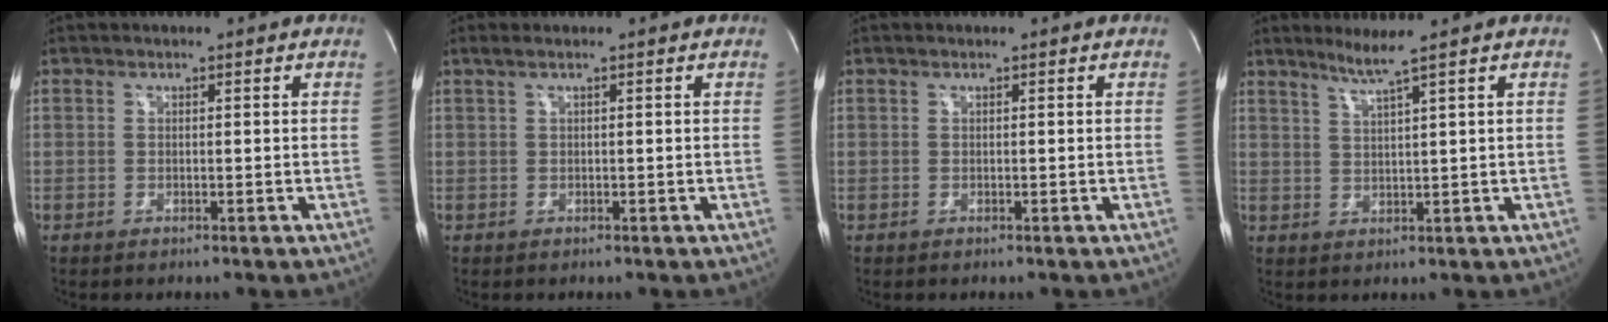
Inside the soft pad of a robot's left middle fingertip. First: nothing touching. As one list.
[{"total": 1.2, "force": [0.8, -0.2, 1.0], "torque": [-0.029, 0.019, 0.018]}, {"total": 0.0}, {"total": 3.7, "force": [2.6, -1.6, 2.1], "torque": [-0.044, -0.013, 0.055]}]